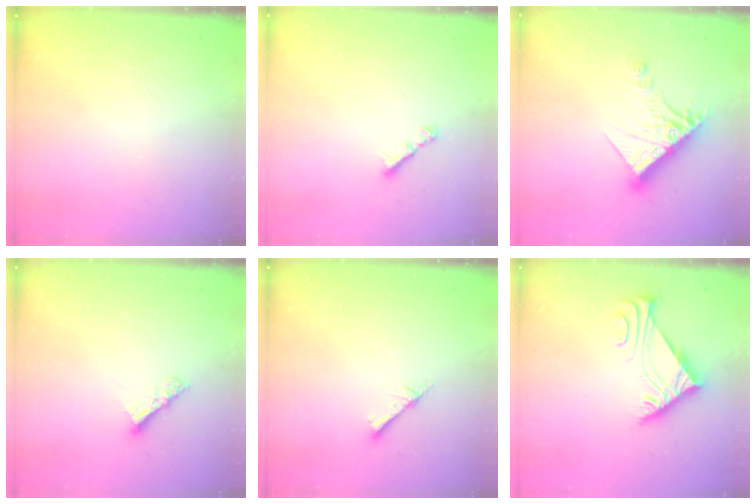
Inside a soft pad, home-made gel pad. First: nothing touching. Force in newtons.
{"total": 2.8, "press": 2.8, "slide": 0.7}
{"total": 14.6, "press": 14.5, "slide": 1.3}
{"total": 4.9, "press": 4.8, "slide": 0.4}
{"total": 2.5, "press": 2.5, "slide": 0.2}
{"total": 6.6, "press": 6.6, "slide": 1.0}